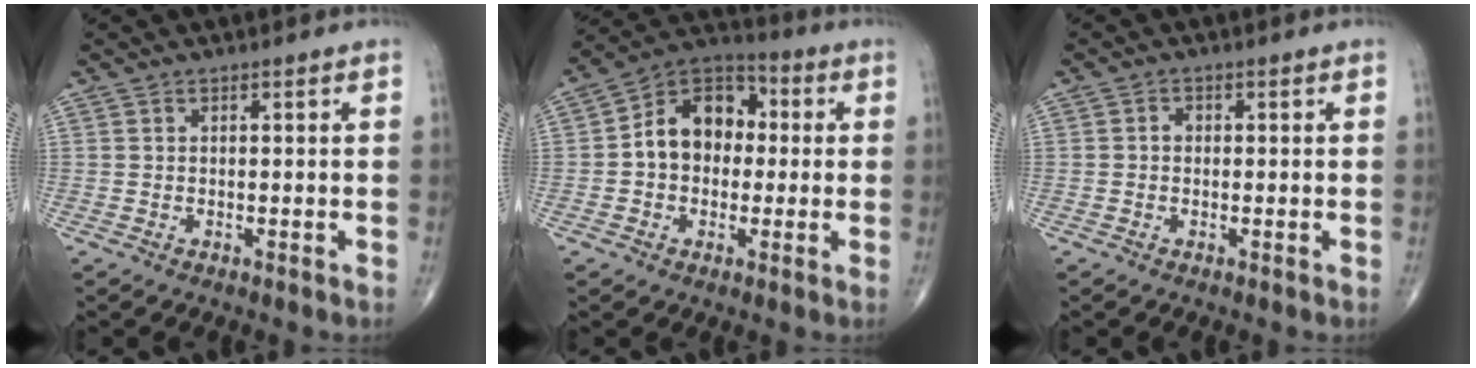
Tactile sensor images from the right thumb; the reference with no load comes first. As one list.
[{"total": 12.7, "force": [0.5, 9.6, 8.4], "torque": [-0.102, 0.033, -0.006]}, {"total": 1.2, "force": [-0.1, 1.0, 0.6], "torque": [-0.004, 0.004, -0.006]}]